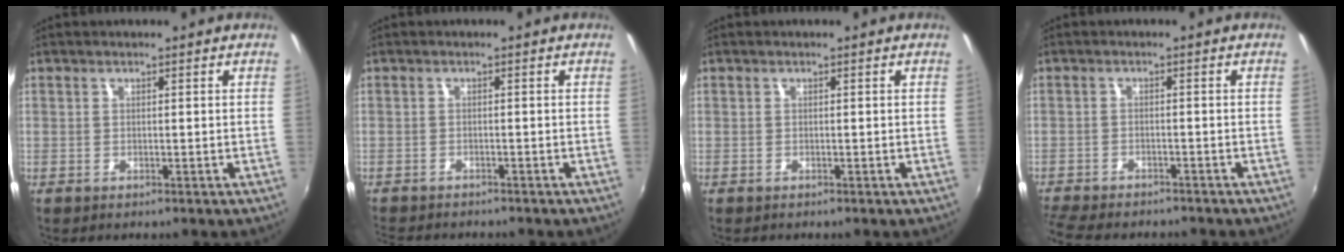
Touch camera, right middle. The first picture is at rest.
{"total": 5.7, "force": [-5.3, 1.2, 1.7], "torque": [-0.048, -0.017, -0.083]}
{"total": 0.0}
{"total": 10.3, "force": [-9.1, 2.8, 3.9], "torque": [-0.106, -0.021, -0.148]}